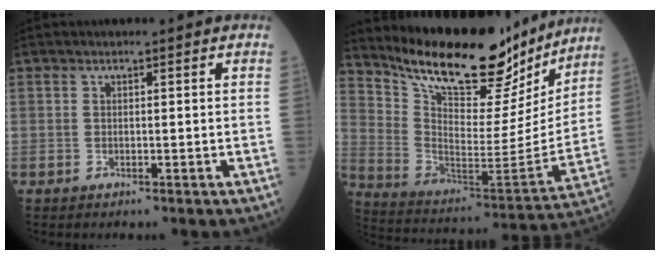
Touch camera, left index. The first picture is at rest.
{"total": 23.9, "force": [20.2, 6.6, 10.9], "torque": [-0.177, -0.024, 0.309]}